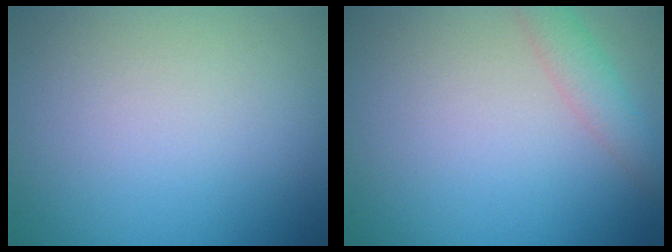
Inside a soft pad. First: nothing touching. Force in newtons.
{"total": 2.3, "press": 2.3, "slide": 0.1}